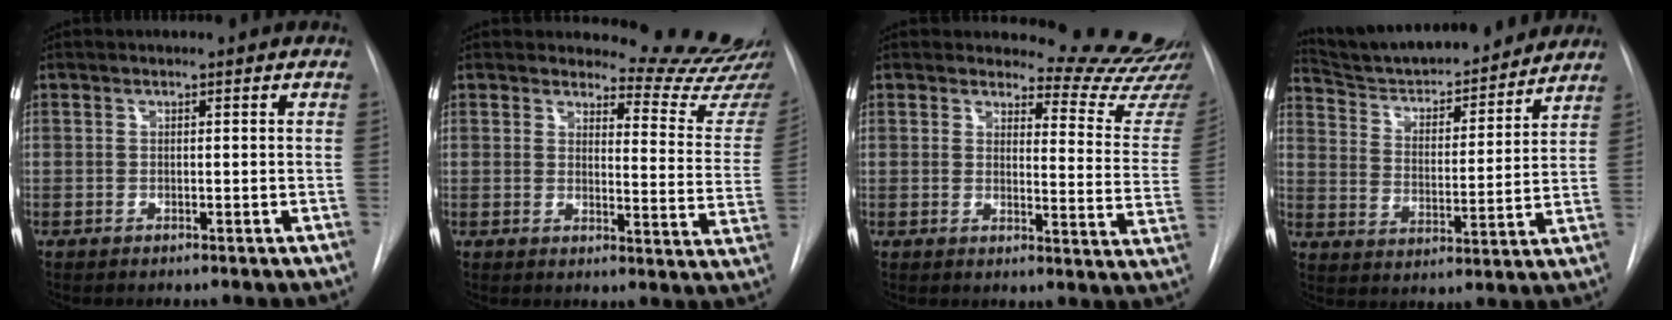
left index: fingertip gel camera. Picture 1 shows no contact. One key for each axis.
{"total": 14.8, "fx": 14.6, "fy": 0.7, "fz": 2.1, "tx": -0.005, "ty": -0.134, "tz": 0.145}
{"total": 15.8, "fx": 15.4, "fy": 1.8, "fz": 2.6, "tx": -0.004, "ty": -0.135, "tz": 0.148}
{"total": 19.8, "fx": 18.3, "fy": 3.4, "fz": 6.8, "tx": -0.102, "ty": 0.001, "tz": 0.273}